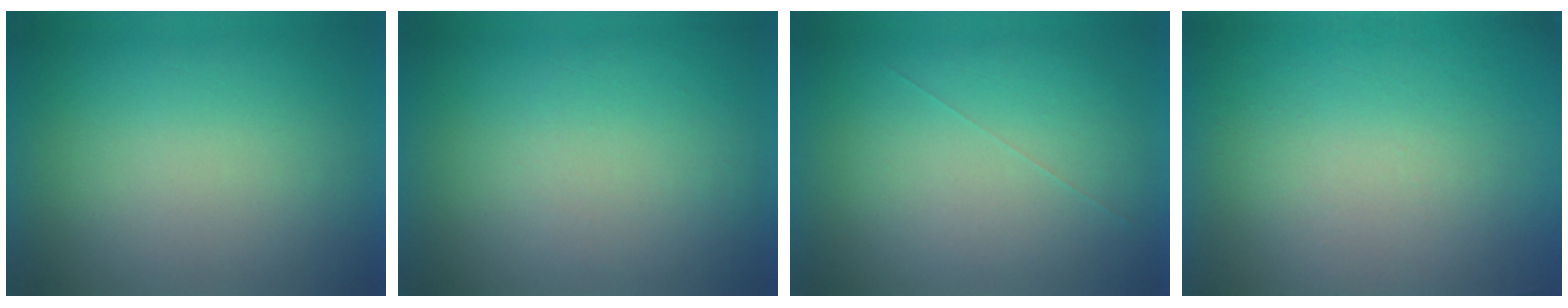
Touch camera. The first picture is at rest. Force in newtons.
{"total": 1.0}
{"total": 1.0}
{"total": 7.3}